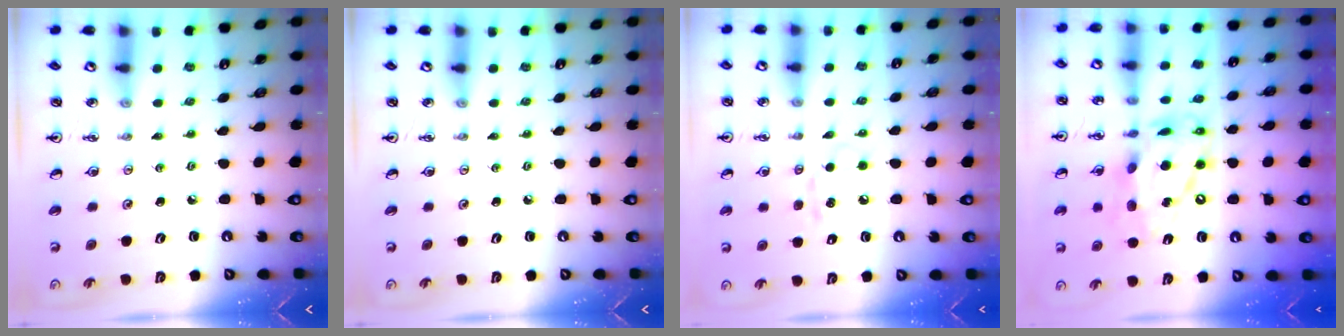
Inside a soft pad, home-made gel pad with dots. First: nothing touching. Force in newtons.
{"total": 0.0}
{"total": 6.4, "press": 6.3, "slide": 0.8}
{"total": 17.1, "press": 17.0, "slide": 1.6}